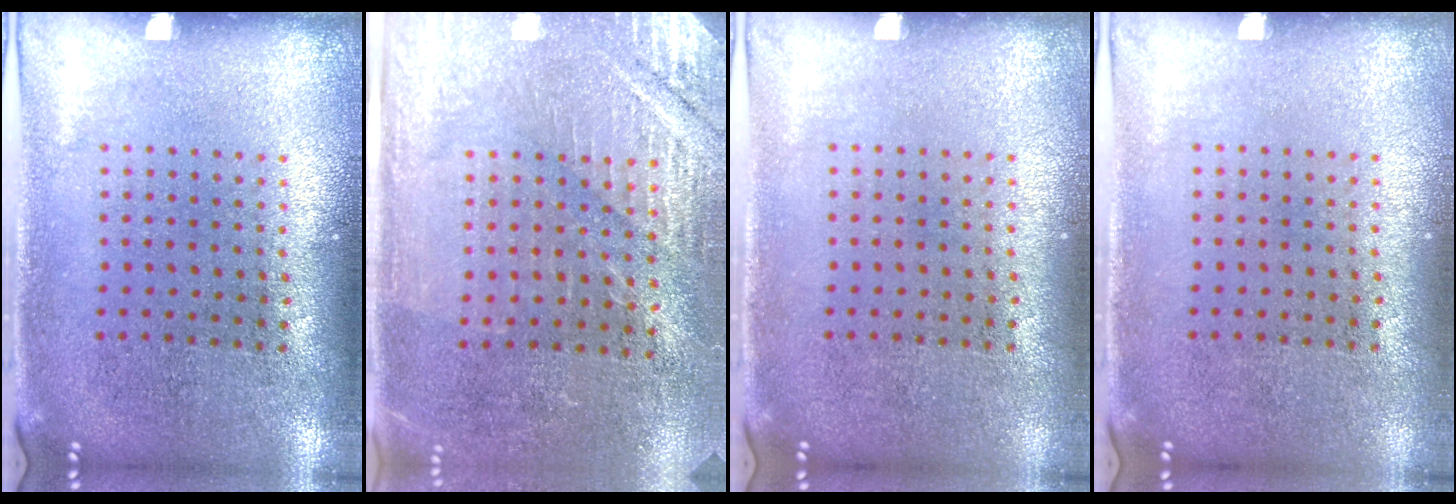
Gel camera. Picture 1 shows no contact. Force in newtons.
{"total": 2.9, "press": 2.9, "slide": 0.2}
{"total": 0.0}
{"total": 0.0}